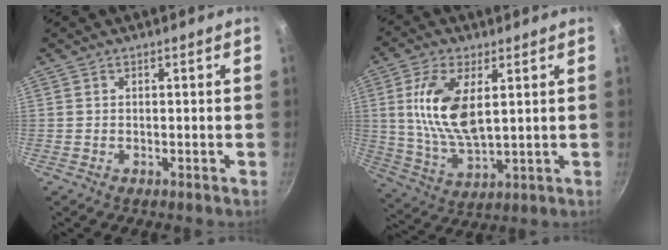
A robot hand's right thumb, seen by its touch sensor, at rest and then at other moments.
{"total": 13.2, "force": [3.1, 6.3, 11.1], "torque": [-0.214, -0.013, 0.066]}